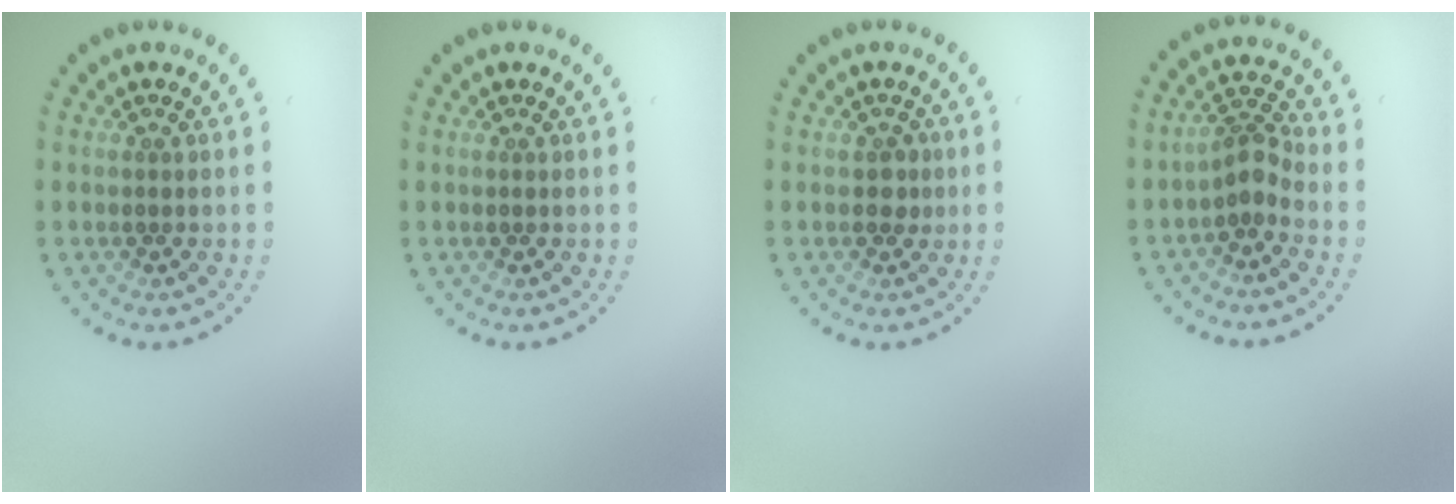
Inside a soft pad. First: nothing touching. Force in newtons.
{"total": 0.0}
{"total": 1.2, "press": 1.1, "slide": 0.3}
{"total": 2.4, "press": 1.8, "slide": 1.6}